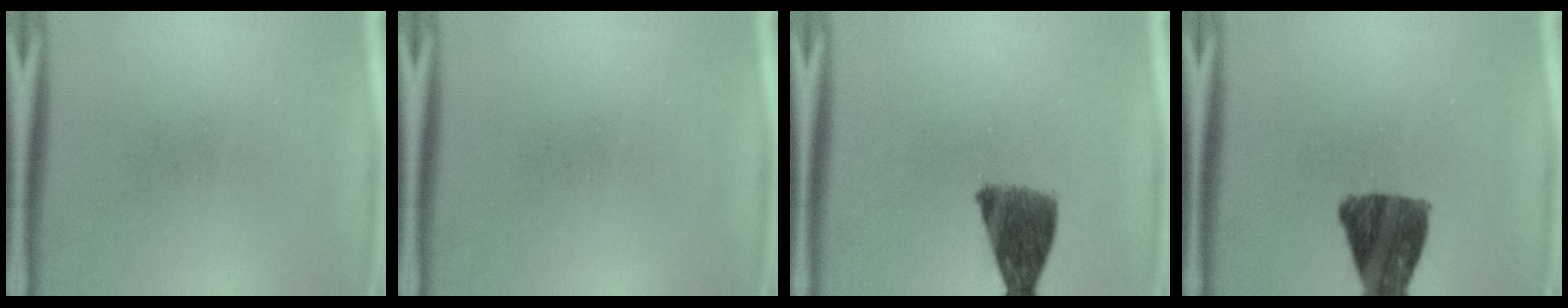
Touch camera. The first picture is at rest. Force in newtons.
{"total": 0.0}
{"total": 8.1}
{"total": 10.9}